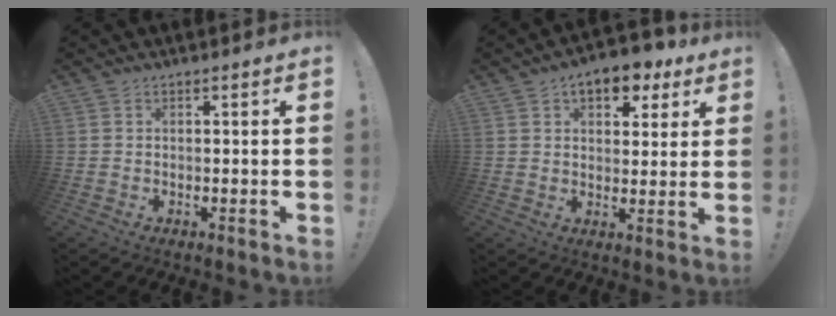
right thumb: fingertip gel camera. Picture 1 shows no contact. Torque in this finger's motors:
{"motor_torque": [0.49, 2.66, 0.43, -0.02, 0.06]}